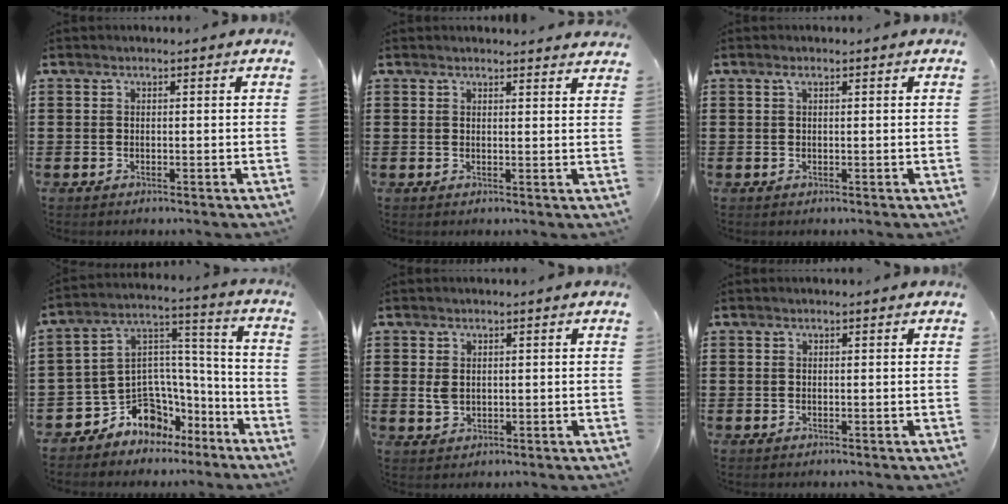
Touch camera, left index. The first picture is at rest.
{"total": 1.6, "force": [1.6, 0.1, 0.1], "torque": [0.003, -0.001, 0.029]}
{"total": 0.8, "force": [0.4, 0.2, 0.7], "torque": [-0.015, 0.003, 0.008]}
{"total": 8.6, "force": [-6.2, 5.8, 1.6], "torque": [-0.045, 0.004, -0.113]}
{"total": 2.2, "force": [0.3, 1.6, 1.5], "torque": [-0.041, 0.003, 0.003]}
{"total": 0.0}